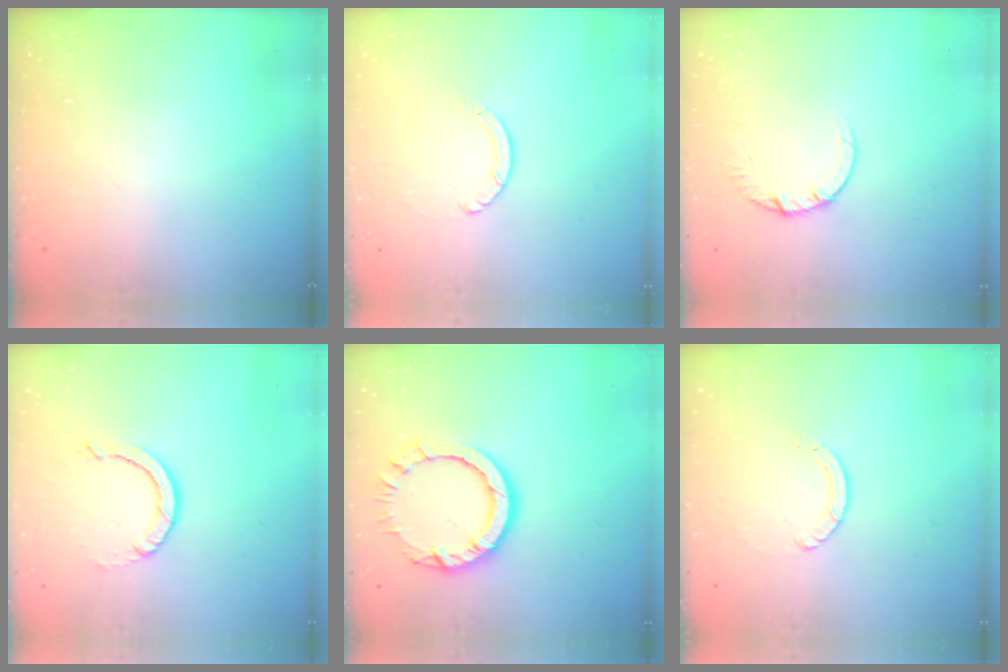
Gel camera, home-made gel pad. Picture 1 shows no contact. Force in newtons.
{"total": 1.1, "press": 1.1, "slide": 0.1}
{"total": 2.7, "press": 2.7, "slide": 0.4}
{"total": 3.9, "press": 3.8, "slide": 0.4}
{"total": 8.7, "press": 8.6, "slide": 0.7}
{"total": 1.1, "press": 1.1, "slide": 0.1}